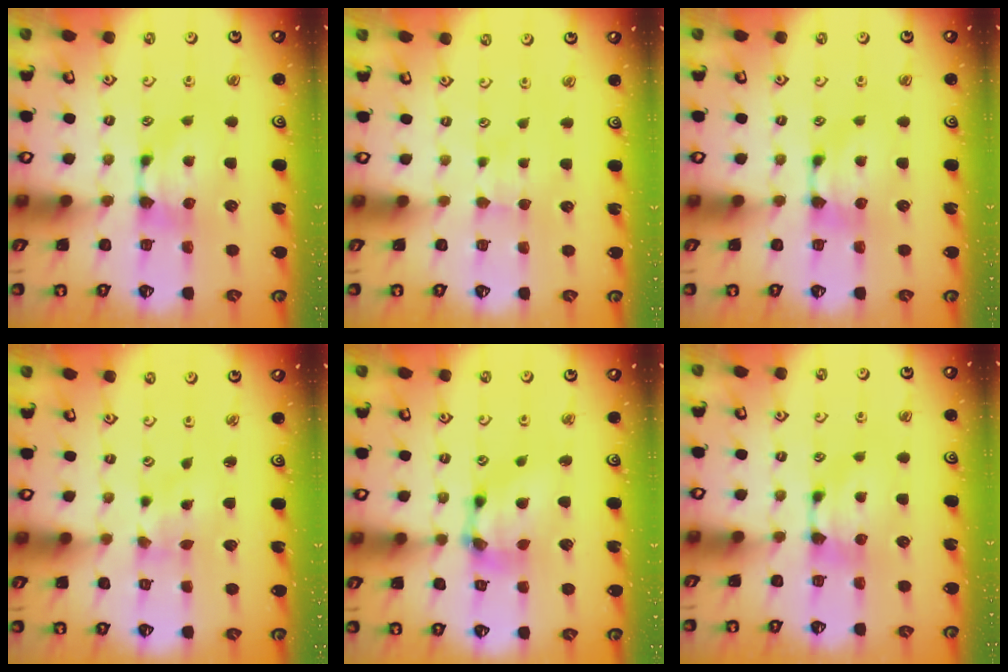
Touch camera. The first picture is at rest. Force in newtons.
{"total": 1.9, "press": 1.9, "slide": 0.4}
{"total": 0.0}
{"total": 2.3, "press": 2.1, "slide": 0.9}
{"total": 6.6, "press": 6.3, "slide": 1.9}
{"total": 0.0}